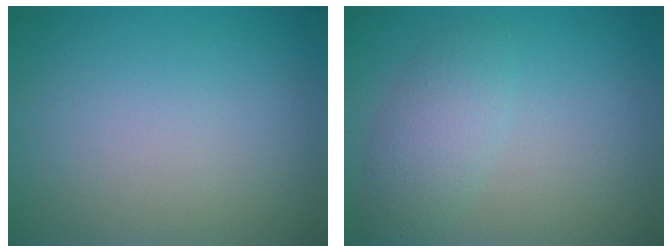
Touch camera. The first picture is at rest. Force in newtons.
{"total": 2.9, "press": 2.9, "slide": 0.2}